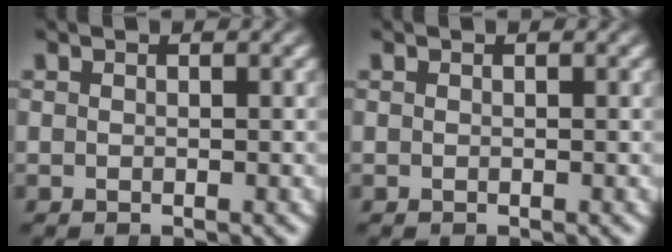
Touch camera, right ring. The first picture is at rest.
{"total": 0.0}